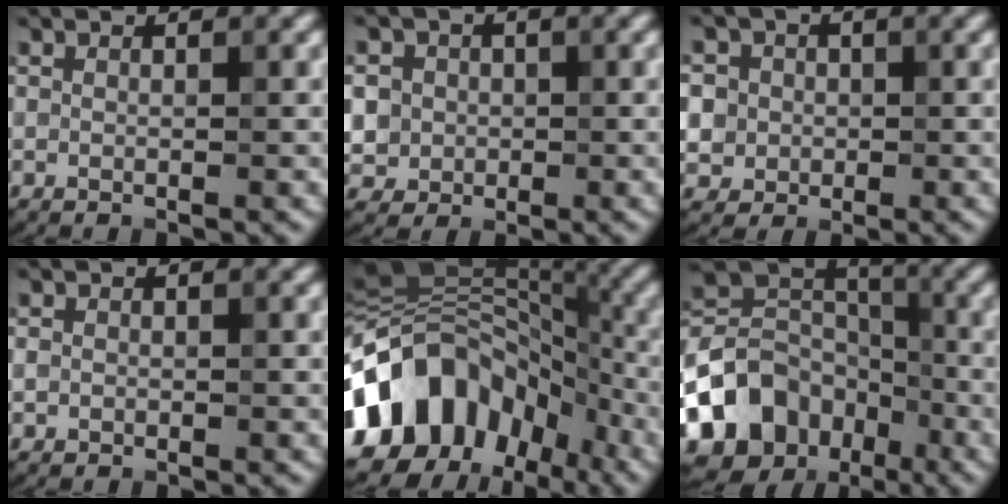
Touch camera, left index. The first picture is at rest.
{"total": 5.9, "force": [0.0, 5.6, 1.9], "torque": [-0.038, 0.023, -0.015]}
{"total": 6.3, "force": [0.9, 5.9, 2.0], "torque": [-0.046, 0.031, -0.005]}
{"total": 0.9, "force": [-0.1, 0.9, 0.3], "torque": [-0.002, -0.004, -0.005]}
{"total": 13.8, "force": [-4.7, 10.5, 7.8], "torque": [-0.133, 0.005, -0.085]}
{"total": 11.8, "force": [-5.7, 9.2, 4.7], "torque": [-0.109, 0.011, -0.105]}